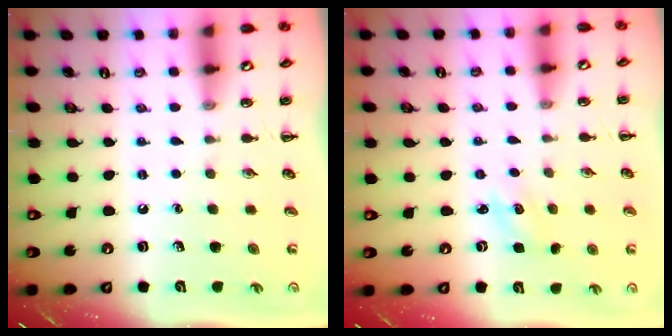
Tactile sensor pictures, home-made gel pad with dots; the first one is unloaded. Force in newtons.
{"total": 1.6, "press": 1.5, "slide": 0.5}